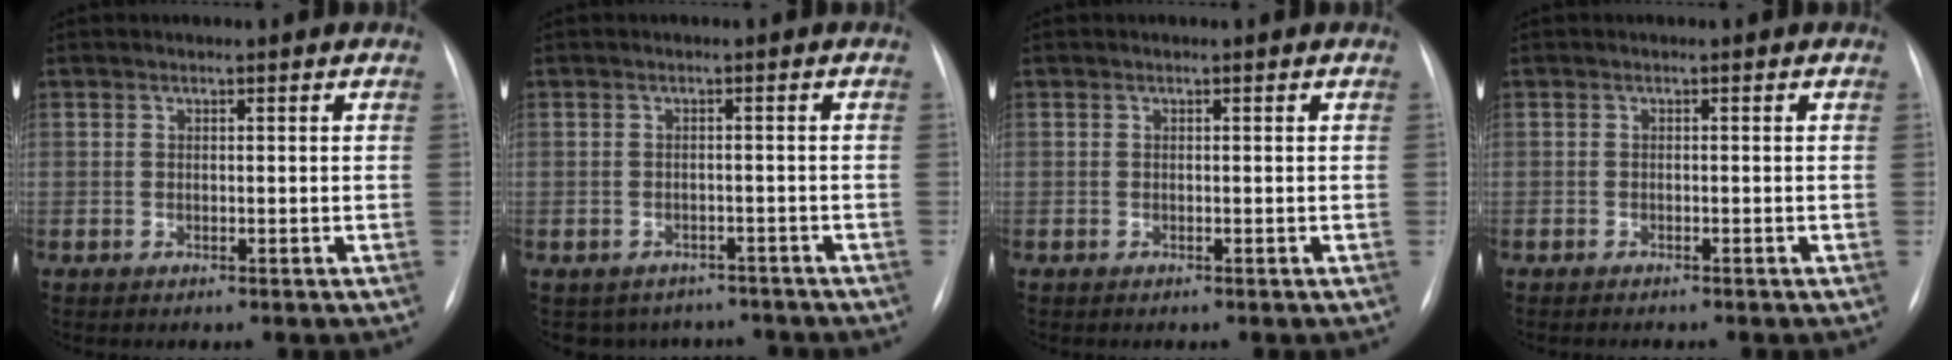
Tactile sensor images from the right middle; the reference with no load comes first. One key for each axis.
{"total": 6.5, "fx": -5.5, "fy": 3.4, "fz": 0.1, "tx": 0.009, "ty": 0.017, "tz": -0.061}
{"total": 0.0}
{"total": 1.4, "fx": -1.3, "fy": 0.1, "fz": 0.6, "tx": -0.010, "ty": -0.003, "tz": -0.016}